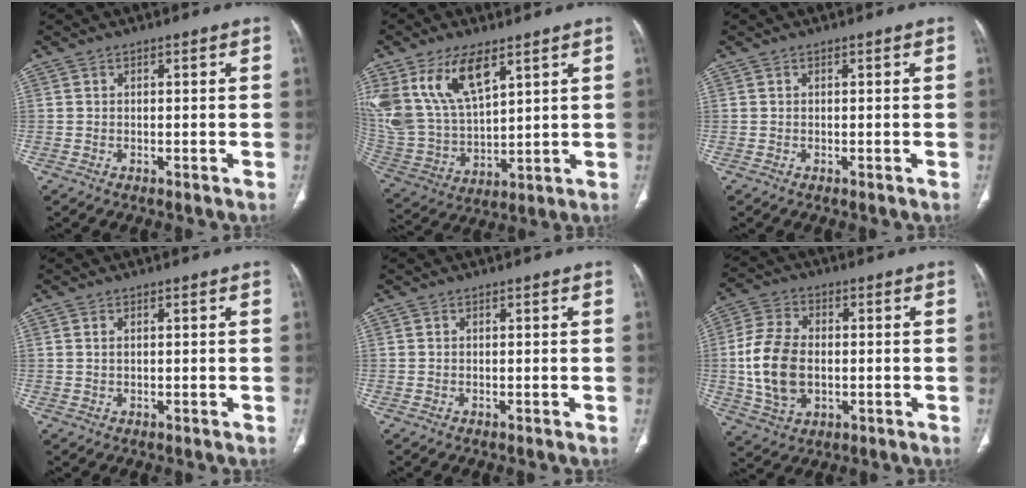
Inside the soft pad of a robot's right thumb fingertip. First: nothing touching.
{"total": 17.1, "force": [9.1, 8.3, 12.0], "torque": [-0.227, -0.031, 0.191]}
{"total": 0.0}
{"total": 0.7, "force": [0.3, 0.4, 0.6], "torque": [-0.014, 0.003, 0.007]}
{"total": 0.0}
{"total": 13.0, "force": [-0.7, 8.6, 9.7], "torque": [-0.188, 0.007, -0.010]}